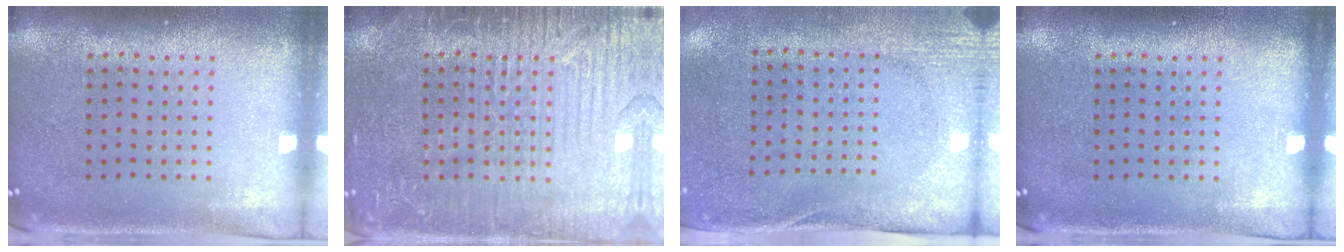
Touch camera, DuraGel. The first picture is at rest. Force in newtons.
{"total": 3.8, "press": 3.8, "slide": 0.4}
{"total": 2.8, "press": 2.2, "slide": 1.7}
{"total": 0.0}